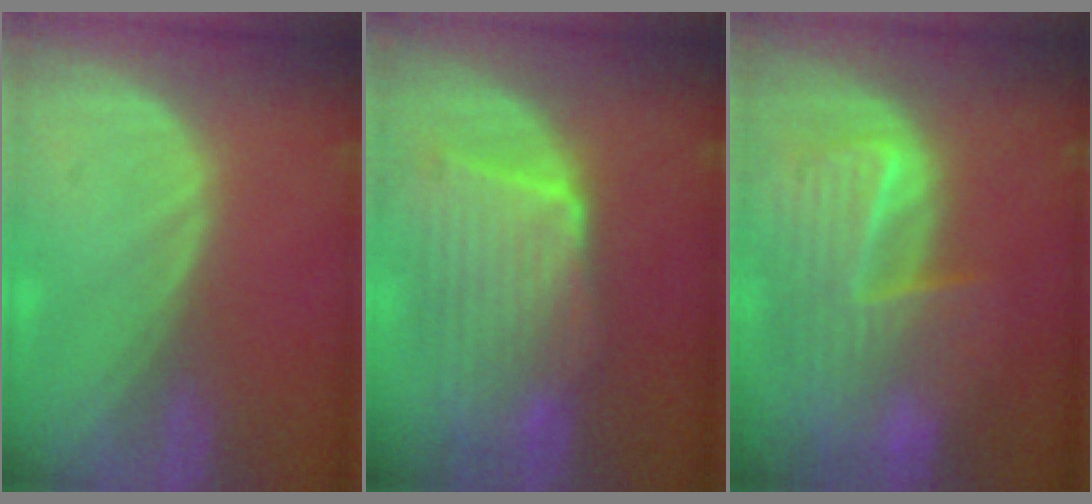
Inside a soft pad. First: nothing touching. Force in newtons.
{"total": 9.6, "press": 8.7, "slide": 4.1}
{"total": 10.0, "press": 8.7, "slide": 5.0}